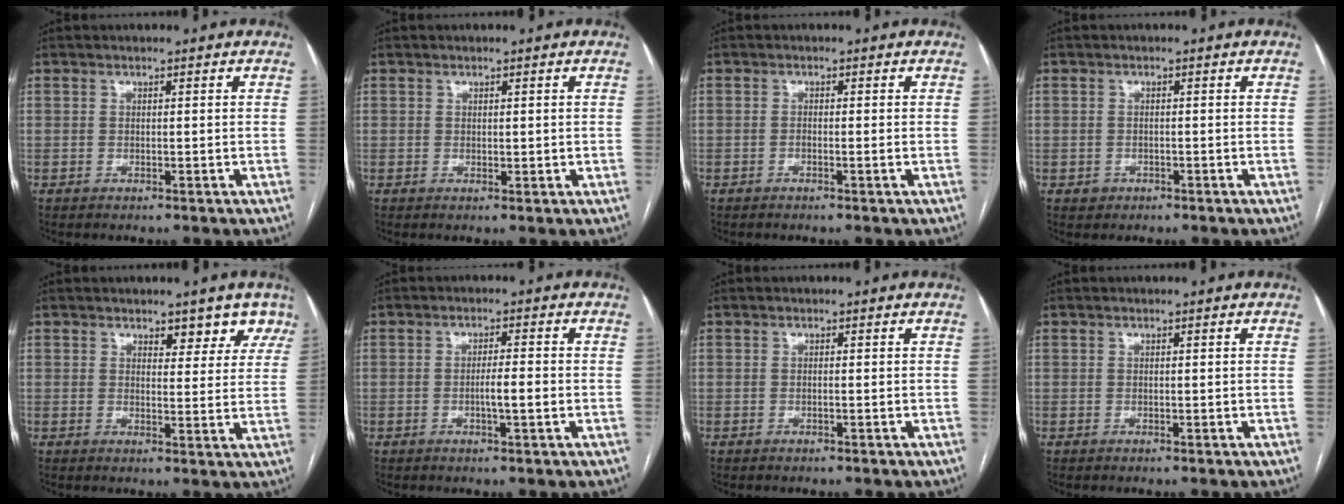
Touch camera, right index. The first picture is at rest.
{"total": 0.9, "force": [0.5, 0.7, 0.4], "torque": [0.004, -0.001, 0.009]}
{"total": 0.5, "force": [-0.1, 0.0, 0.5], "torque": [-0.004, 0.002, -0.001]}
{"total": 1.7, "force": [-0.7, 1.5, 0.1], "torque": [0.002, 0.007, -0.010]}
{"total": 4.7, "force": [3.6, 2.3, 1.9], "torque": [-0.001, -0.005, 0.037]}
{"total": 3.1, "force": [-0.5, 0.2, 3.0], "torque": [-0.047, 0.001, -0.007]}
{"total": 0.0}
{"total": 0.0}